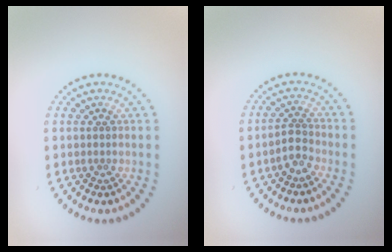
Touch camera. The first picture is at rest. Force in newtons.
{"total": 1.8, "press": 1.4, "slide": 1.2}